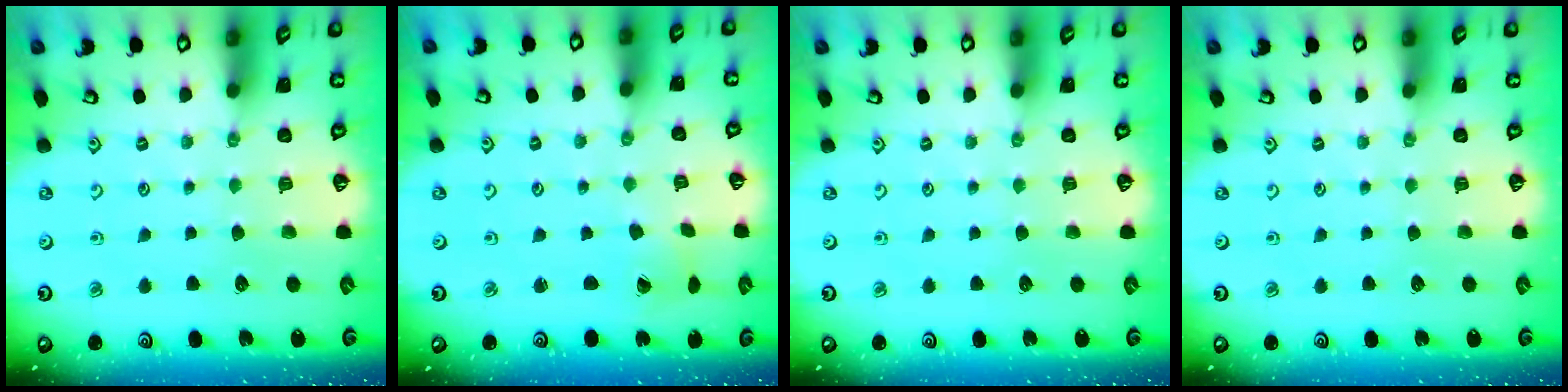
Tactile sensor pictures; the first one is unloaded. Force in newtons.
{"total": 1.1, "press": 1.0, "slide": 0.1}
{"total": 0.0}
{"total": 0.0}